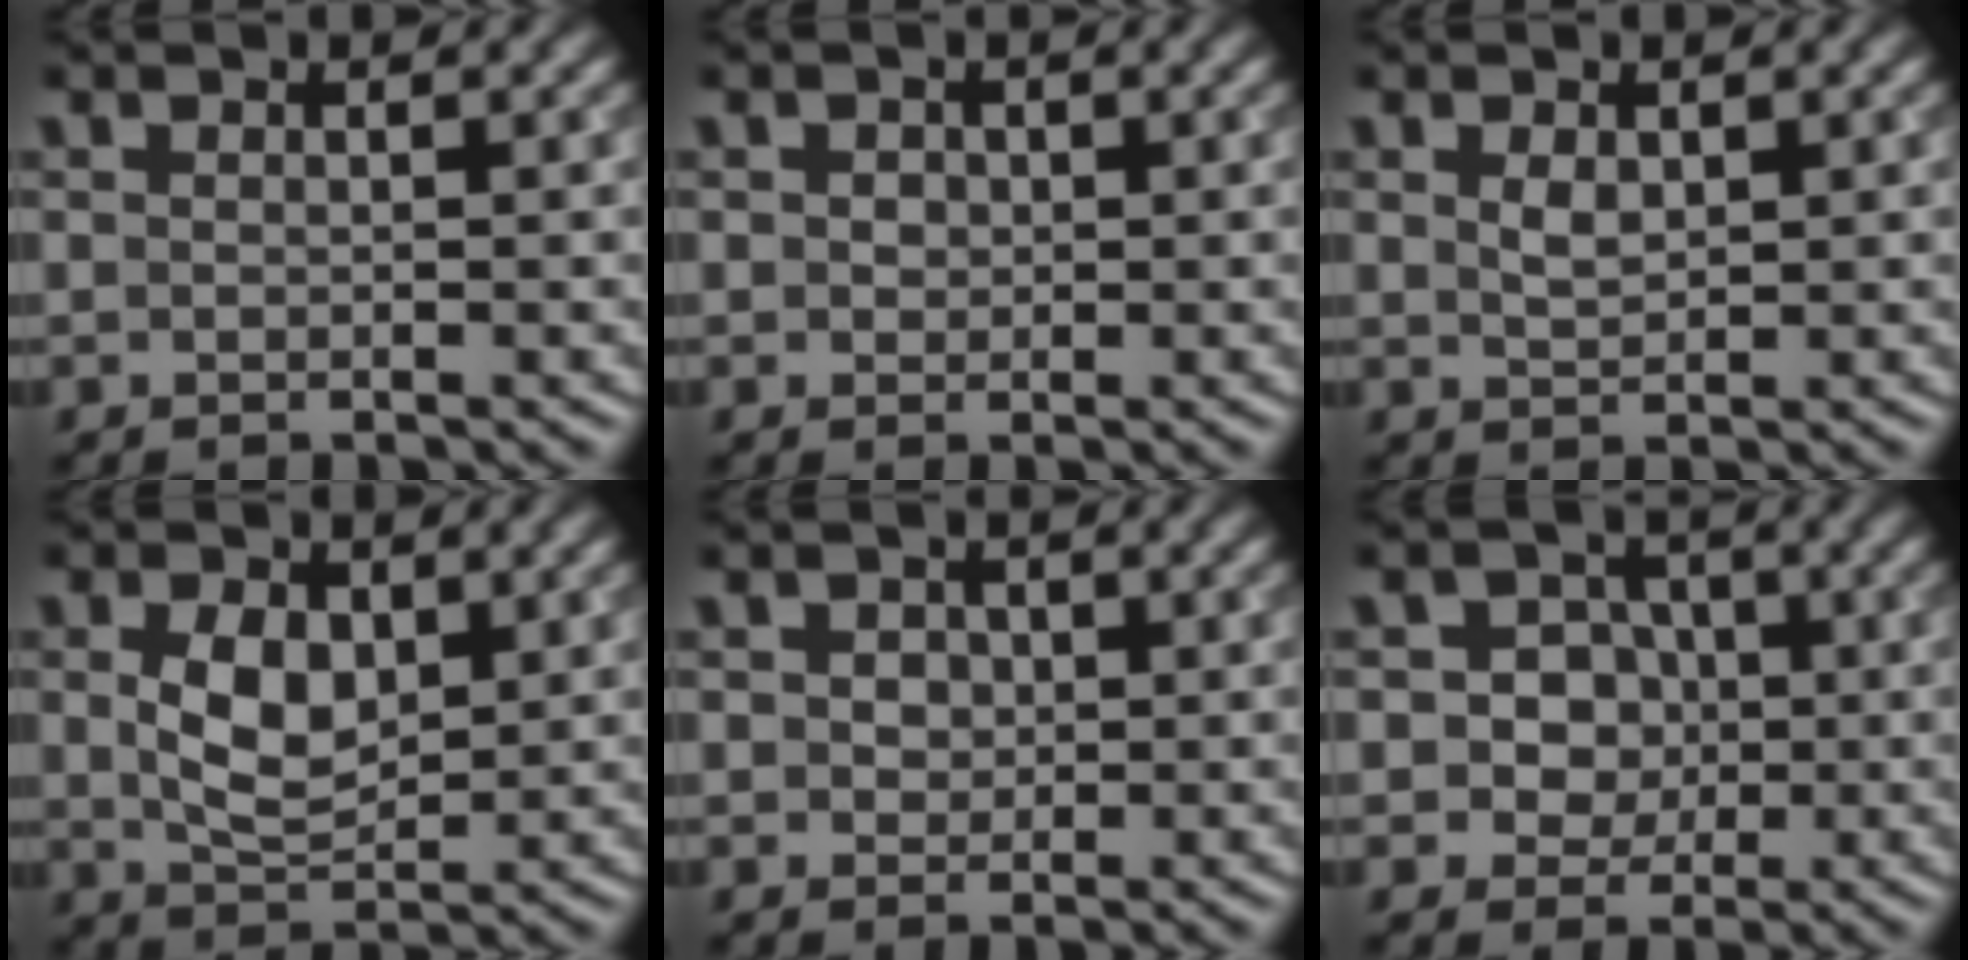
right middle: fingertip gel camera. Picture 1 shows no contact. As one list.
[{"total": 1.0, "force": [0.2, 0.9, 0.4], "torque": [-0.004, 0.000, 0.002]}, {"total": 1.3, "force": [0.6, 0.7, 0.8], "torque": [-0.020, 0.000, 0.015]}, {"total": 4.1, "force": [0.8, 2.6, 3.1], "torque": [-0.071, -0.002, 0.019]}, {"total": 1.5, "force": [0.4, 1.3, 0.7], "torque": [-0.008, 0.006, 0.001]}, {"total": 4.8, "force": [0.3, 4.3, 2.1], "torque": [-0.010, 0.017, -0.010]}]